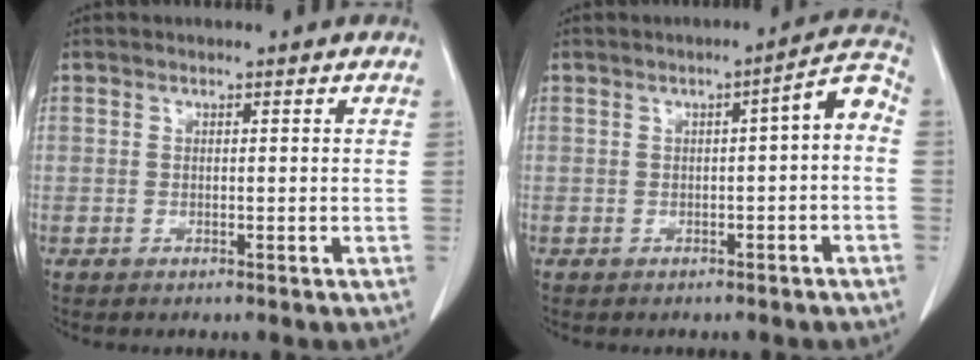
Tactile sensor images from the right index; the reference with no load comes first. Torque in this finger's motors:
{"motor_torque": [0.45, -0.11, 0.16, 0.04]}